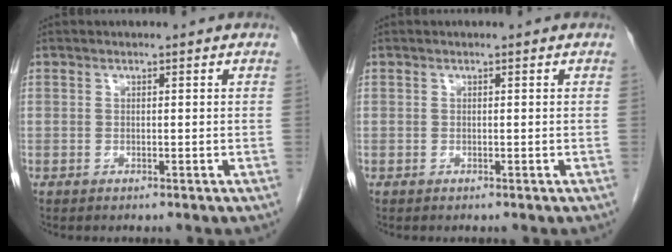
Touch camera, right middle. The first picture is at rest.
{"total": 0.0}